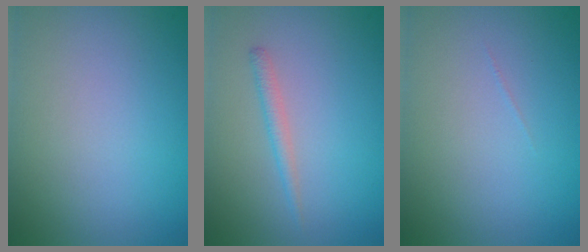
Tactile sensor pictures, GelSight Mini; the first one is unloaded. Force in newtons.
{"total": 1.2, "press": 1.2, "slide": 0.1}
{"total": 0.0}